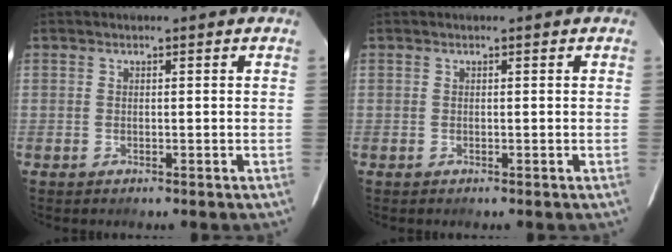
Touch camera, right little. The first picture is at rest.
{"total": 0.0}